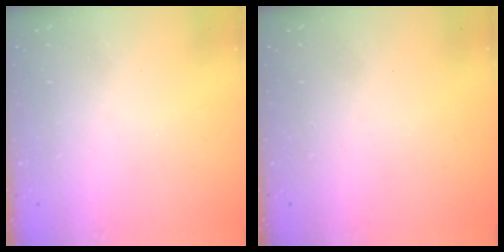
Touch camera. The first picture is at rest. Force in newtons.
{"total": 0.0}